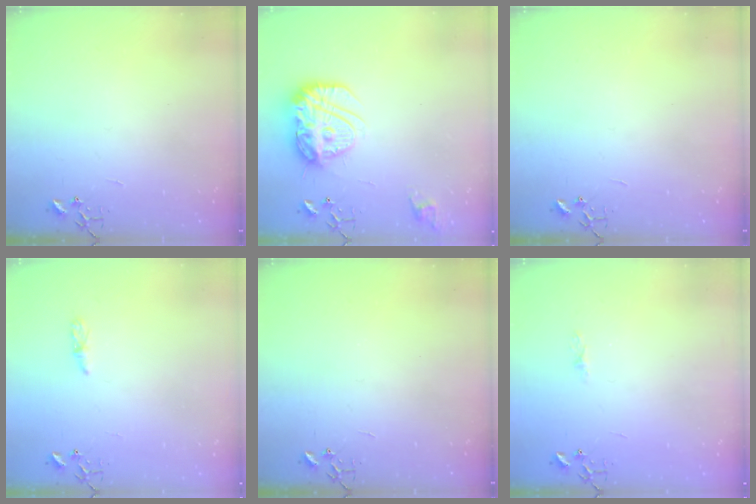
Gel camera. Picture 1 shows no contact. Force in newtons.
{"total": 16.5, "press": 16.5, "slide": 1.6}
{"total": 0.0}
{"total": 3.2, "press": 3.2, "slide": 0.4}
{"total": 0.0}
{"total": 3.6, "press": 3.5, "slide": 0.5}